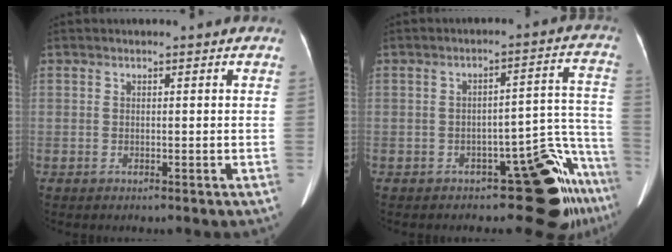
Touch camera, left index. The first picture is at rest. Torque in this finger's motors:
{"motor_torque": [0.16, 0.31, 0.12, 0.01]}